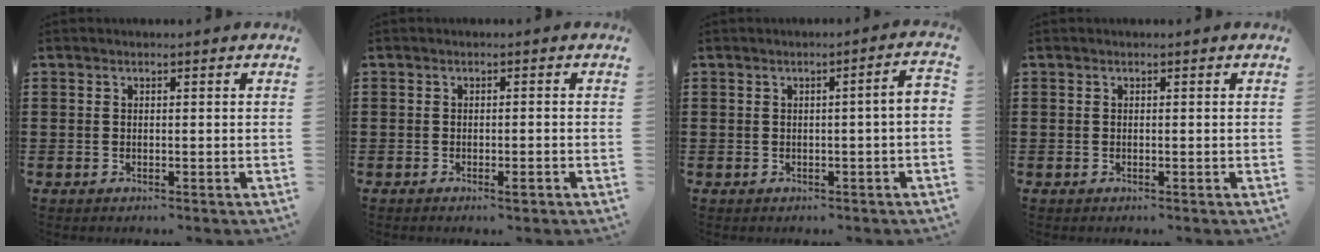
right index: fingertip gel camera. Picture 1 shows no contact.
{"total": 1.2, "force": [-0.7, 0.1, 0.9], "torque": [-0.017, -0.004, -0.012]}
{"total": 2.4, "force": [-0.5, -0.1, 2.3], "torque": [-0.038, -0.005, -0.009]}
{"total": 0.0}